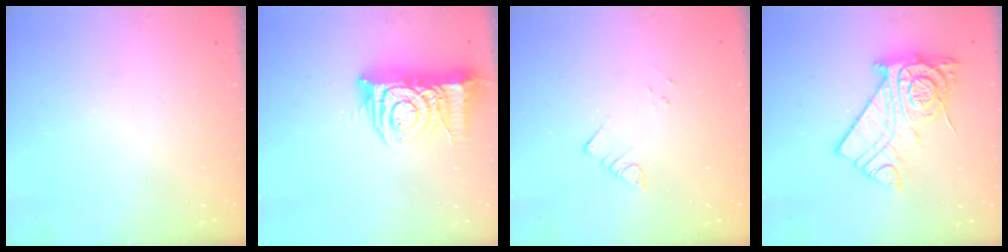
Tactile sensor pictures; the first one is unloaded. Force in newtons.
{"total": 11.9, "press": 11.9, "slide": 1.2}
{"total": 2.9, "press": 2.9, "slide": 0.4}
{"total": 16.3, "press": 16.3, "slide": 1.3}